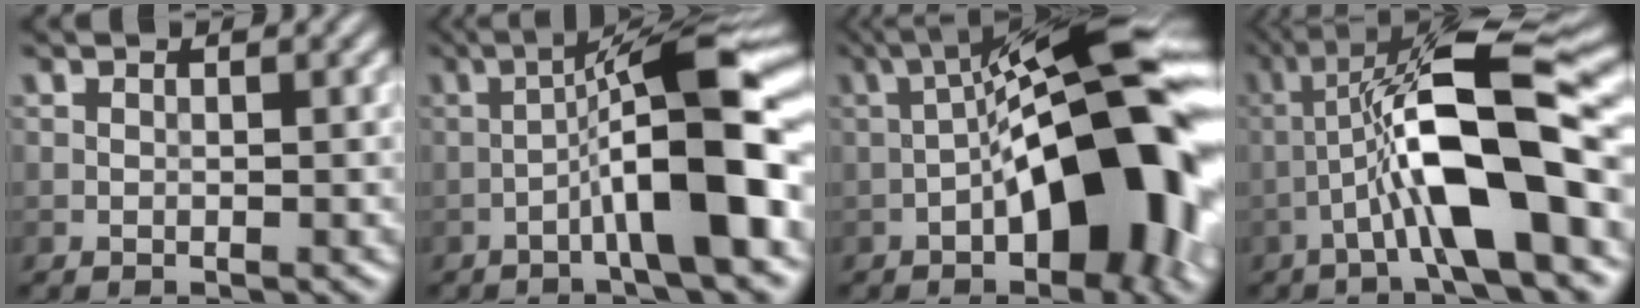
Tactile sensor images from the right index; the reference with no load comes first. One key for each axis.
{"total": 9.9, "fx": -2.9, "fy": 1.3, "fz": 9.4, "tx": -0.134, "ty": 0.028, "tz": -0.050}
{"total": 14.5, "fx": -3.4, "fy": 5.1, "fz": 13.1, "tx": -0.170, "ty": 0.029, "tz": -0.065}
{"total": 11.6, "fx": -3.0, "fy": 2.4, "fz": 11.0, "tx": -0.192, "ty": 0.025, "tz": -0.054}